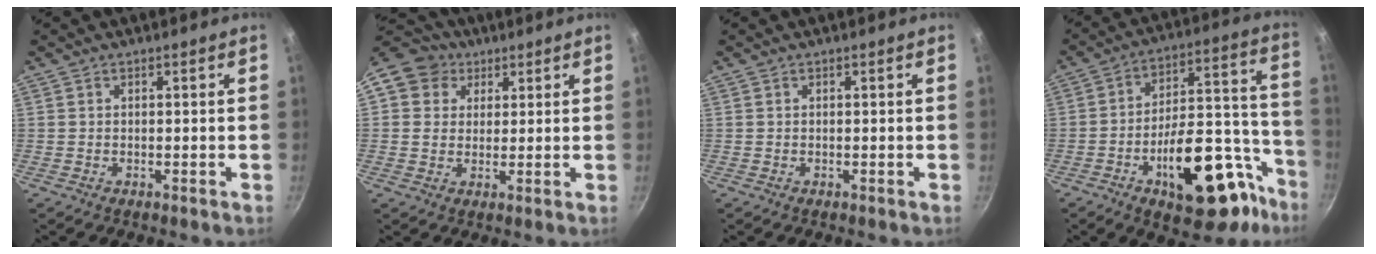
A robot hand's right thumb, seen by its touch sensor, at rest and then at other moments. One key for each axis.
{"total": 10.2, "fx": 4.1, "fy": 8.7, "fz": 3.3, "tx": -0.042, "ty": 0.012, "tz": 0.057}
{"total": 0.0}
{"total": 25.5, "fx": -12.8, "fy": 12.1, "fz": 18.5, "tx": -0.198, "ty": 0.093, "tz": -0.178}